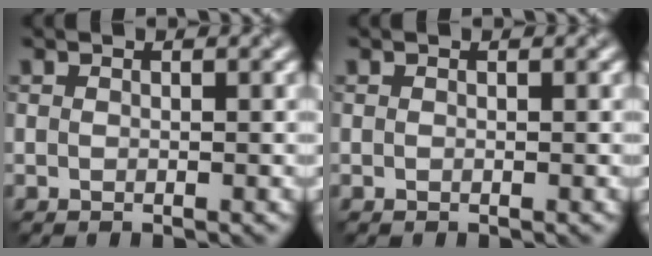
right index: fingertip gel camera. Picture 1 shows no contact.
{"total": 0.0}